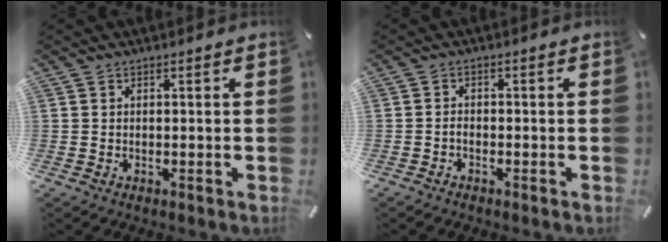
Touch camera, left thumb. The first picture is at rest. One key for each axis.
{"total": 1.3, "fx": -0.9, "fy": 0.7, "fz": 0.8, "tx": -0.016, "ty": 0.003, "tz": -0.018}